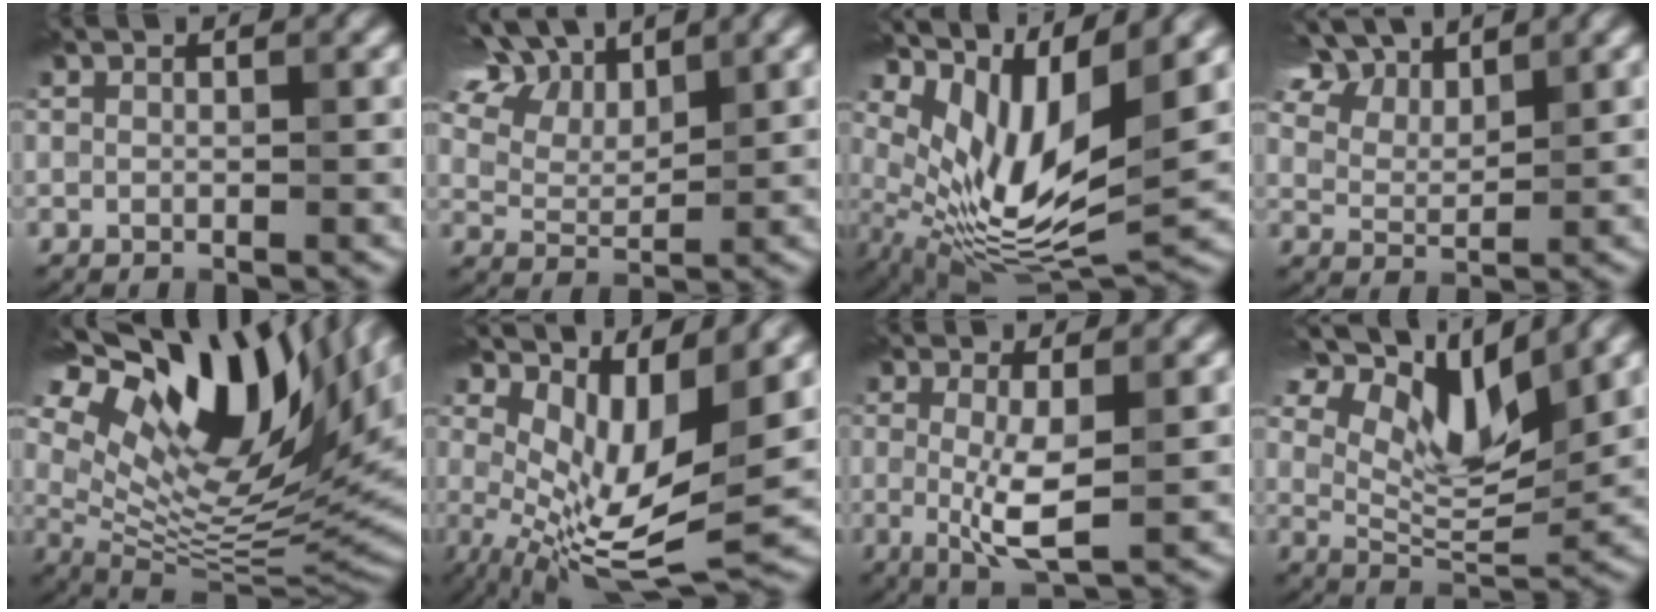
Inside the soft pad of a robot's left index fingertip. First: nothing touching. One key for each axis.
{"total": 11.5, "fx": 7.6, "fy": 5.5, "fz": 6.6, "tx": -0.138, "ty": 0.043, "tz": 0.110}
{"total": 10.6, "fx": 3.2, "fy": 4.5, "fz": 9.0, "tx": -0.178, "ty": -0.019, "tz": 0.070}
{"total": 8.5, "fx": 6.6, "fy": 3.5, "fz": 4.2, "tx": -0.098, "ty": 0.022, "tz": 0.112}
{"total": 18.3, "fx": 9.1, "fy": 7.2, "fz": 14.2, "tx": -0.257, "ty": 0.027, "tz": 0.161}
{"total": 8.4, "fx": 1.2, "fy": 3.3, "fz": 7.6, "tx": -0.143, "ty": -0.022, "tz": 0.027}
{"total": 4.3, "fx": -0.2, "fy": 0.8, "fz": 4.2, "tx": -0.086, "ty": -0.010, "tz": -0.002}
{"total": 10.5, "fx": 5.7, "fy": 4.0, "fz": 7.8, "tx": -0.139, "ty": 0.009, "tz": 0.101}